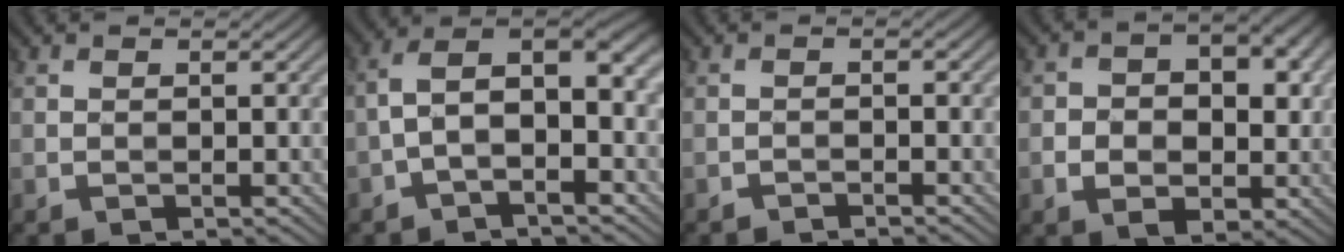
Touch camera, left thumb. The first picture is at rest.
{"total": 8.0, "force": [-1.6, 3.4, 7.0], "torque": [-0.130, 0.018, -0.037]}
{"total": 1.0, "force": [-1.0, 0.1, 0.3], "torque": [-0.005, 0.001, -0.021]}
{"total": 8.3, "force": [0.0, 5.9, 5.8], "torque": [-0.081, -0.006, 0.004]}